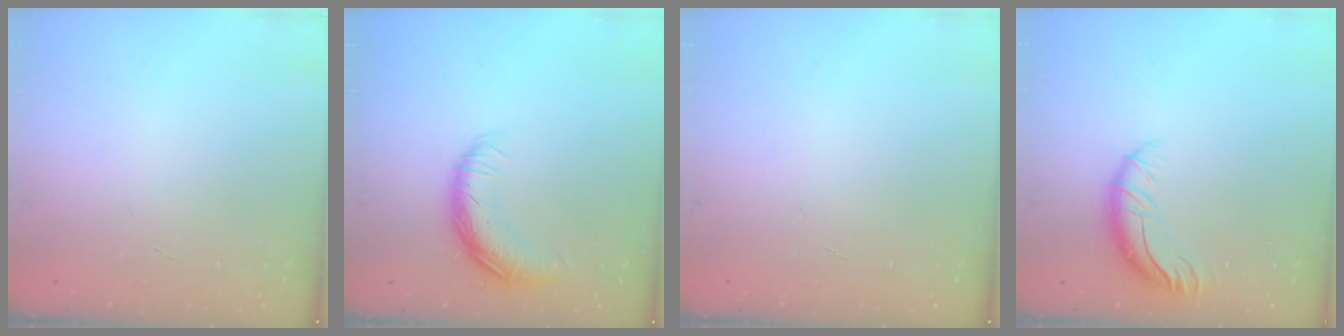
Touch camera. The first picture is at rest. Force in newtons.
{"total": 13.9, "press": 13.9, "slide": 0.4}
{"total": 0.0}
{"total": 10.1, "press": 10.0, "slide": 1.3}